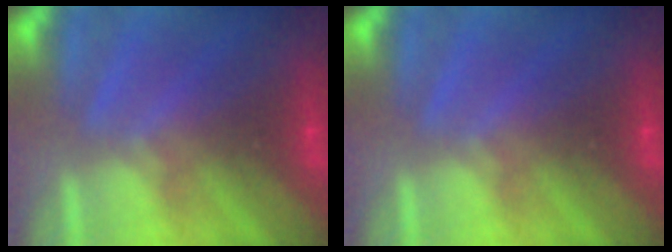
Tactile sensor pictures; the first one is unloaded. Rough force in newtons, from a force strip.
{"total": 0.0}